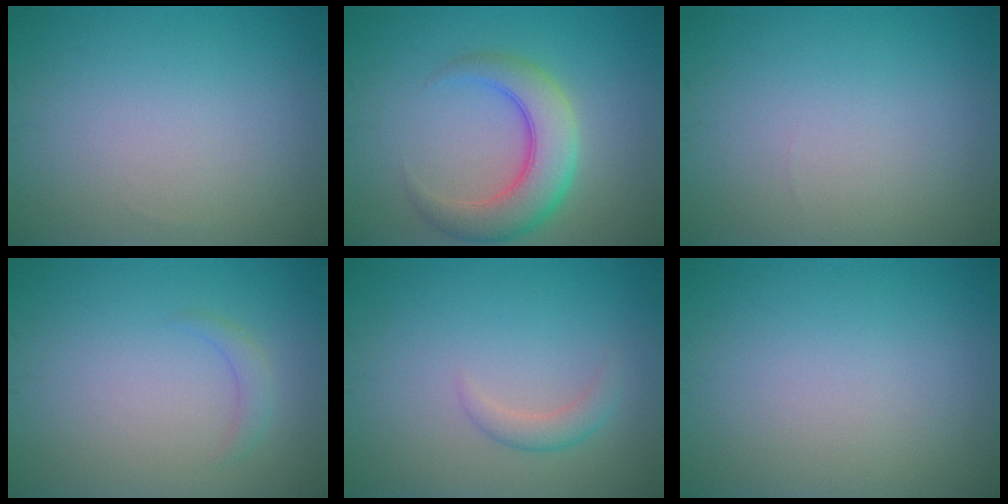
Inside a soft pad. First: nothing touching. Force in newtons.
{"total": 5.9, "press": 5.9, "slide": 0.3}
{"total": 0.0}
{"total": 1.1, "press": 1.1, "slide": 0.1}
{"total": 1.6, "press": 1.6, "slide": 0.1}
{"total": 0.0}